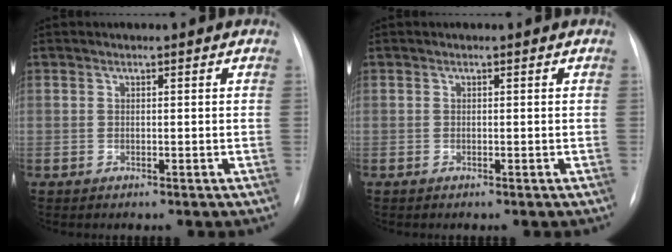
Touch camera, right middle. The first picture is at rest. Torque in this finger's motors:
{"motor_torque": [0.42, 0.07, 0.11, 0.01]}